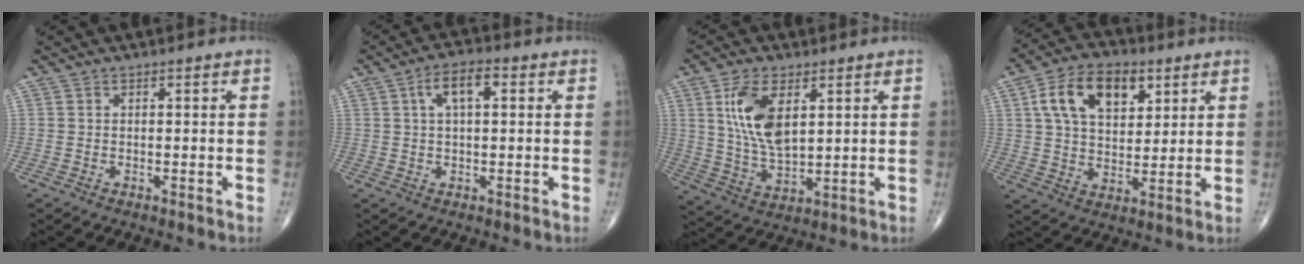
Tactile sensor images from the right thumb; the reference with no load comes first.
{"total": 5.9, "force": [1.7, 2.5, 5.1], "torque": [-0.090, 0.013, 0.027]}
{"total": 11.8, "force": [3.9, 5.8, 9.5], "torque": [-0.181, -0.019, 0.081]}
{"total": 14.1, "force": [5.5, 8.4, 9.9], "torque": [-0.150, -0.006, 0.097]}